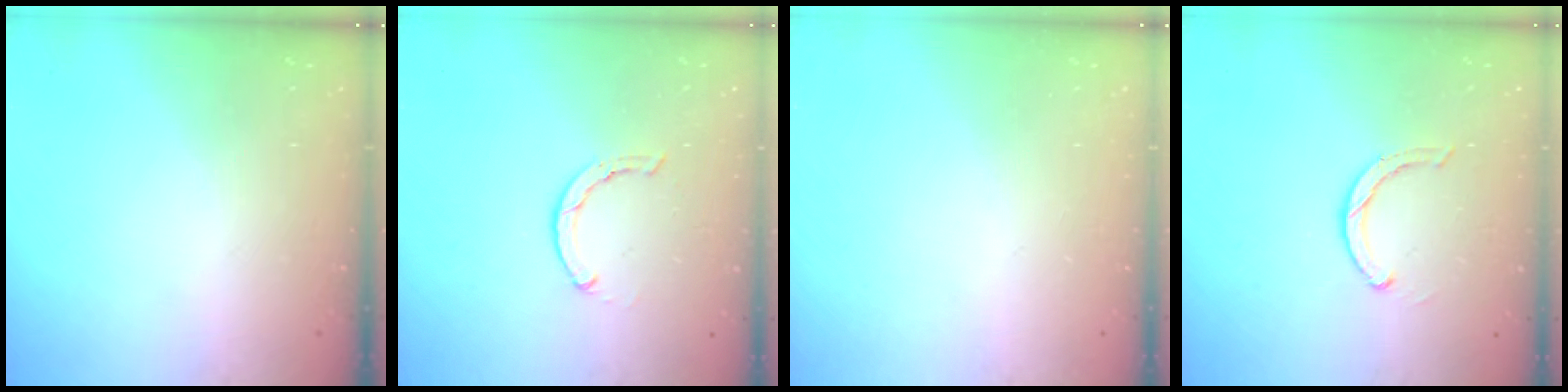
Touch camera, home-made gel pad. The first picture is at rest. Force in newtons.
{"total": 1.5, "press": 1.5, "slide": 0.2}
{"total": 0.0}
{"total": 3.5, "press": 3.4, "slide": 0.6}